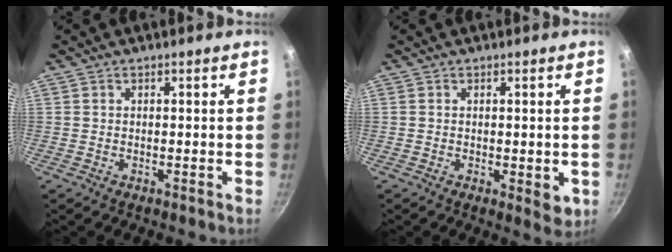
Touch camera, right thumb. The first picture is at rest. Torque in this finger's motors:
{"motor_torque": [-0.26, 0.00, -0.10, 0.01, 0.03]}